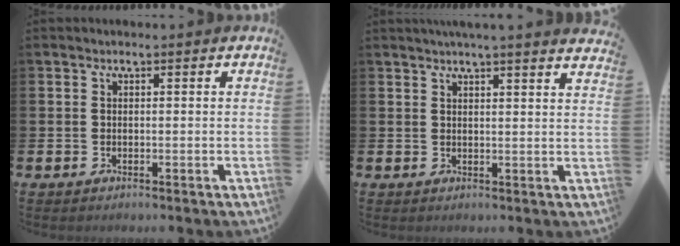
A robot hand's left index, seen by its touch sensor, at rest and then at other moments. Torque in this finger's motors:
{"motor_torque": [1.07, -1.07, 0.58, 0.19]}